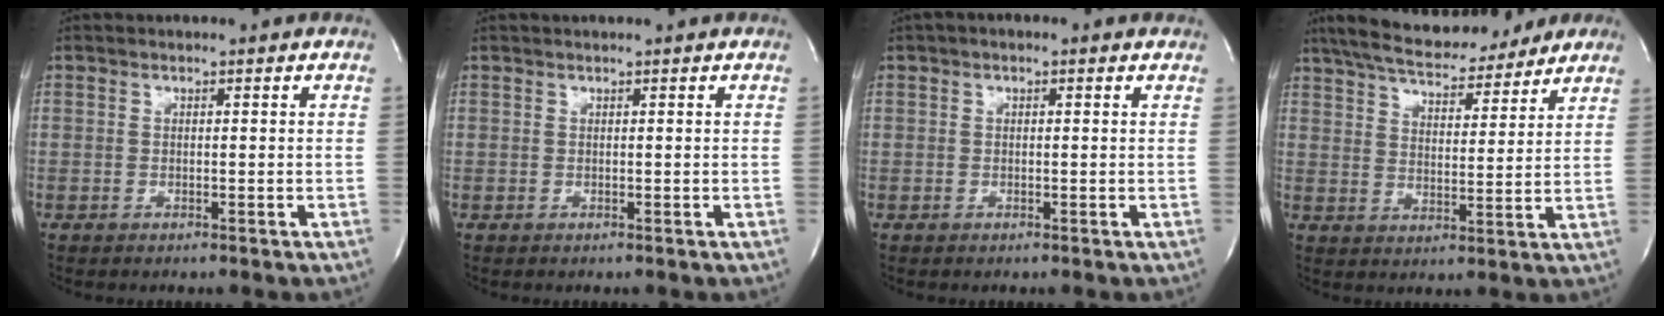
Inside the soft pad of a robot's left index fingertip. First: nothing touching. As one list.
[{"total": 0.7, "force": [0.7, -0.1, 0.3], "torque": [-0.005, 0.011, 0.011]}, {"total": 1.5, "force": [0.7, 0.7, 1.1], "torque": [-0.021, 0.012, 0.005]}, {"total": 17.8, "force": [15.0, 4.9, 8.1], "torque": [-0.136, 0.023, 0.218]}]